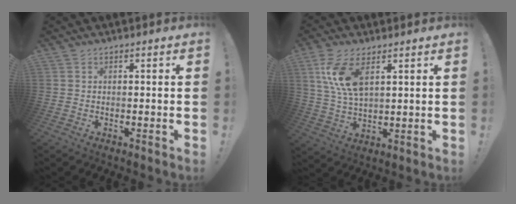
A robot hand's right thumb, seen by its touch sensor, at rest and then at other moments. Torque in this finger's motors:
{"motor_torque": [1.32, 1.48, 0.66, 0.73, 0.07]}